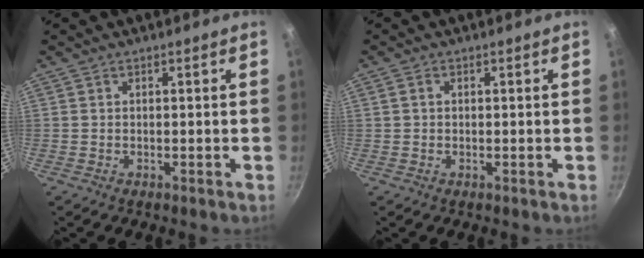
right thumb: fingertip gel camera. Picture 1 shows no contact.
{"total": 1.2, "force": [0.2, 1.0, 0.6], "torque": [-0.010, 0.006, 0.003]}